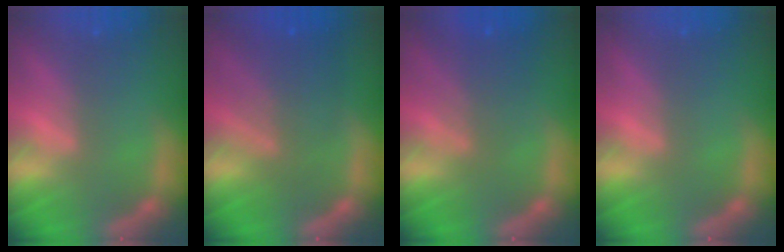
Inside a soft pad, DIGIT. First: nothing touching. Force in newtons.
{"total": 6.5}
{"total": 4.1}
{"total": 0.0}